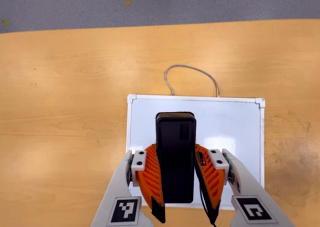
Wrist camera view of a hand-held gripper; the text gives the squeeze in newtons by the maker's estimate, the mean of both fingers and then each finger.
{"total": 8.1, "left": 6.4, "right": 9.7}